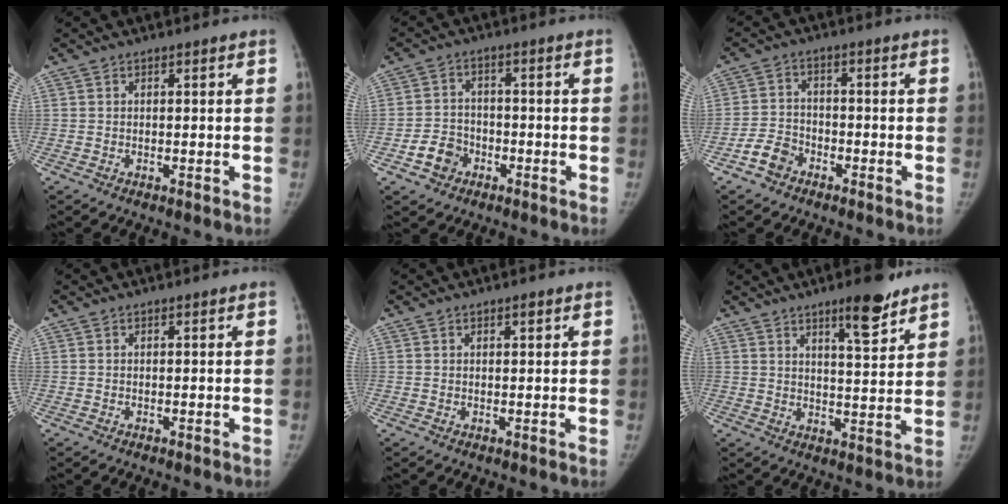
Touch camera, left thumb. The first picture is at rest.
{"total": 6.0, "force": [-2.9, 4.9, 1.9], "torque": [-0.014, 0.024, -0.048]}
{"total": 5.2, "force": [-3.3, 3.6, 1.8], "torque": [-0.023, 0.023, -0.065]}
{"total": 0.0}
{"total": 1.1, "force": [0.6, 0.6, 0.6], "torque": [0.001, -0.001, 0.006]}
{"total": 8.8, "force": [6.1, 2.1, 6.0], "torque": [-0.073, -0.041, 0.090]}